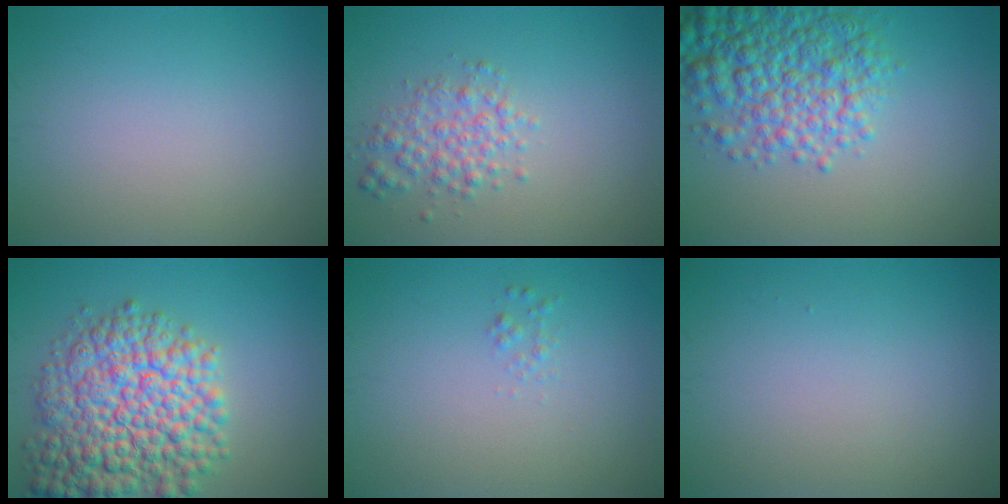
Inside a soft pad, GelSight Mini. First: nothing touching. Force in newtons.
{"total": 2.8, "press": 2.8, "slide": 0.1}
{"total": 7.7, "press": 7.7, "slide": 0.2}
{"total": 11.0, "press": 11.0, "slide": 0.4}
{"total": 0.7, "press": 0.7, "slide": 0.0}
{"total": 0.0}